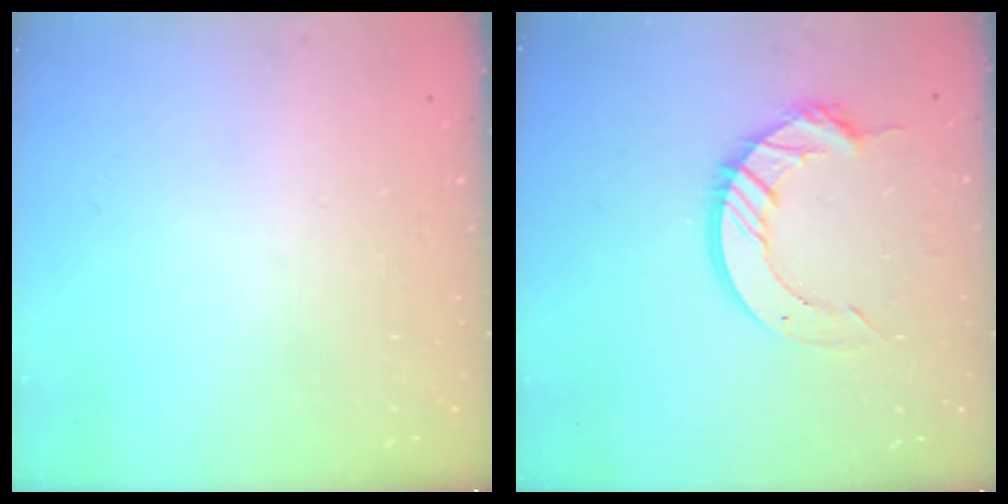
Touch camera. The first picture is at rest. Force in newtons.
{"total": 12.2, "press": 12.1, "slide": 1.1}